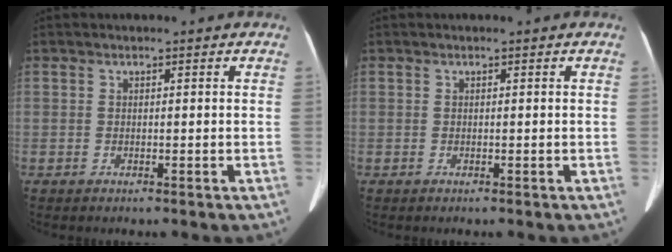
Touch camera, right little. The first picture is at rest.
{"total": 0.0}